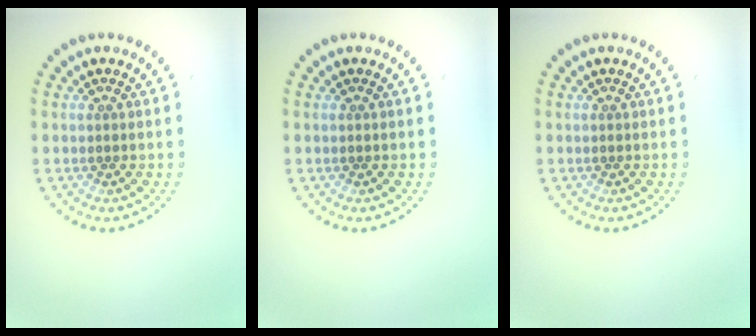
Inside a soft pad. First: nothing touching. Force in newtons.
{"total": 0.0}
{"total": 0.0}